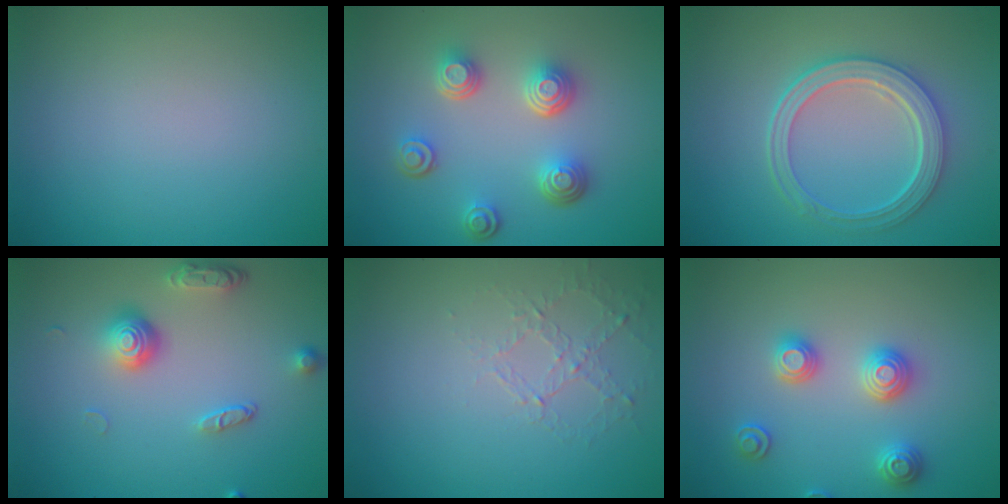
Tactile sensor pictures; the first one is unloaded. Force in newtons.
{"total": 4.5, "press": 3.5, "slide": 2.9}
{"total": 5.1, "press": 4.1, "slide": 3.1}
{"total": 3.7, "press": 2.7, "slide": 2.5}
{"total": 1.1, "press": 0.5, "slide": 1.0}
{"total": 2.9, "press": 2.9, "slide": 0.2}